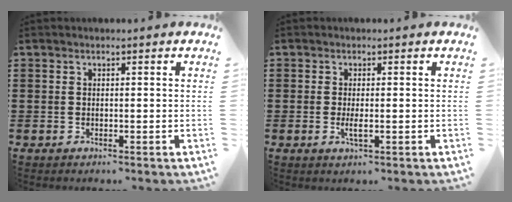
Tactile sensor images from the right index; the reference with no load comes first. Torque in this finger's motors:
{"motor_torque": [1.21, 0.93, 0.36, 0.09]}